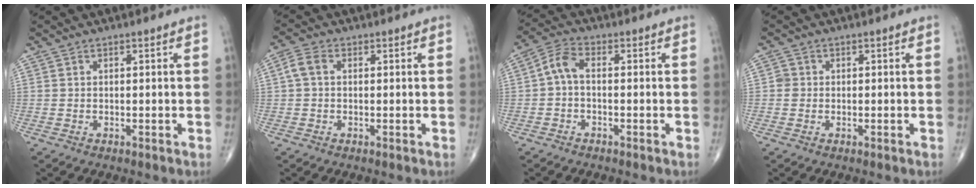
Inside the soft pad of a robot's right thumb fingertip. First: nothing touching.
{"total": 3.3, "force": [0.5, 2.3, 2.3], "torque": [-0.051, 0.014, 0.007]}
{"total": 4.4, "force": [-0.5, 2.3, 3.7], "torque": [-0.075, 0.017, -0.020]}
{"total": 1.6, "force": [-0.1, 1.5, 0.4], "torque": [0.002, 0.004, -0.003]}